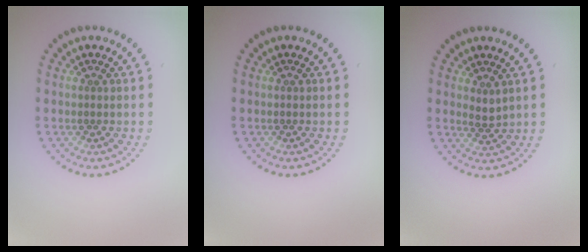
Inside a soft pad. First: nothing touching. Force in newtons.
{"total": 0.0}
{"total": 1.2, "press": 0.9, "slide": 0.8}